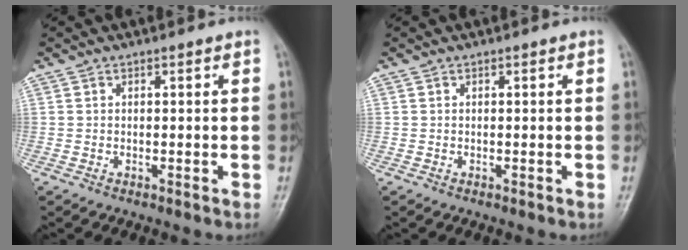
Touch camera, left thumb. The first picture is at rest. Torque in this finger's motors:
{"motor_torque": [0.00, 0.00, -0.02, 0.01, 0.00]}